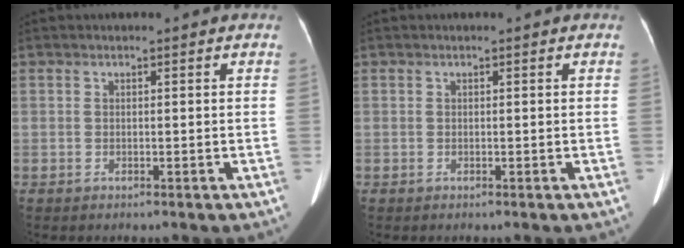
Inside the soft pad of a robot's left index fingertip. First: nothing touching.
{"total": 0.0}